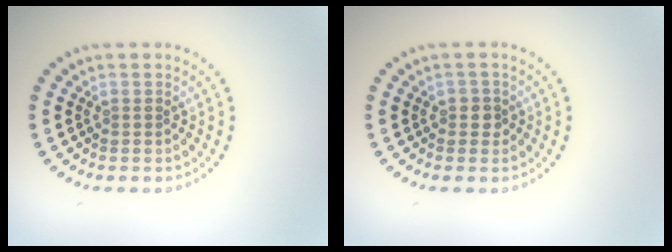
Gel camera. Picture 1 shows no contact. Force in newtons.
{"total": 1.3, "press": 1.1, "slide": 0.6}